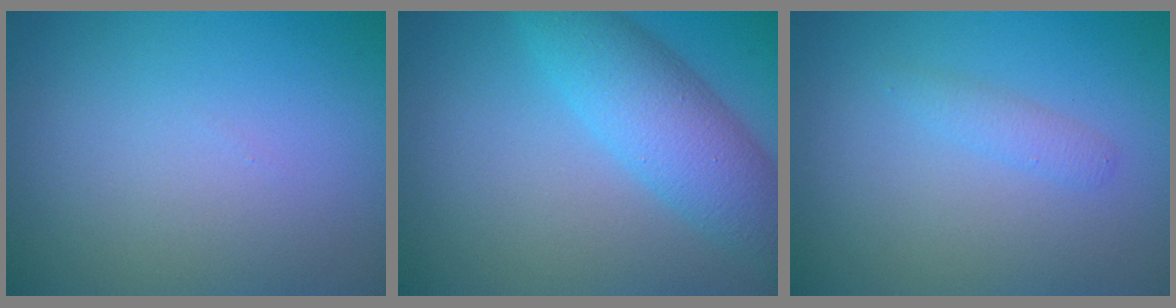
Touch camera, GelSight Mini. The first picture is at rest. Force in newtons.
{"total": 5.8, "press": 5.8, "slide": 0.1}
{"total": 1.1, "press": 1.1, "slide": 0.1}